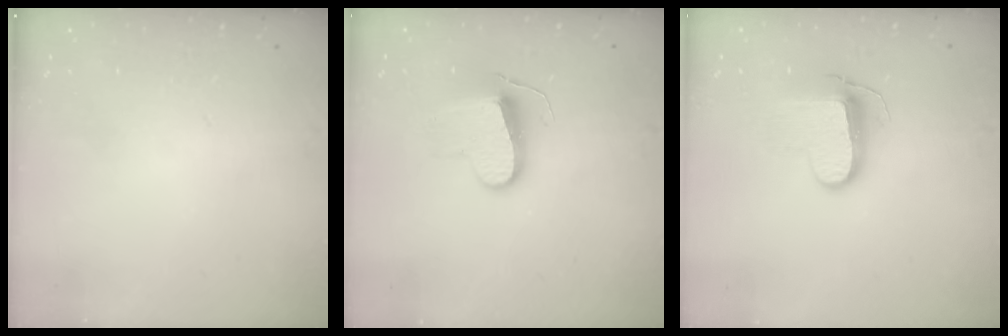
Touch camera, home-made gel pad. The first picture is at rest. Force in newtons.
{"total": 10.0, "press": 10.0, "slide": 0.6}
{"total": 10.0, "press": 10.0, "slide": 0.2}